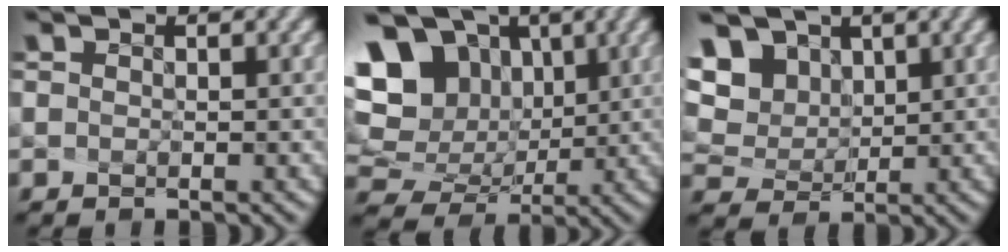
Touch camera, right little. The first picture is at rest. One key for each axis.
{"total": 14.0, "fx": 4.2, "fy": 11.2, "fz": 7.2, "tx": -0.186, "ty": 0.003, "tz": 0.102}
{"total": 9.2, "fx": 4.7, "fy": 6.6, "fz": 4.3, "tx": -0.127, "ty": 0.004, "tz": 0.116}